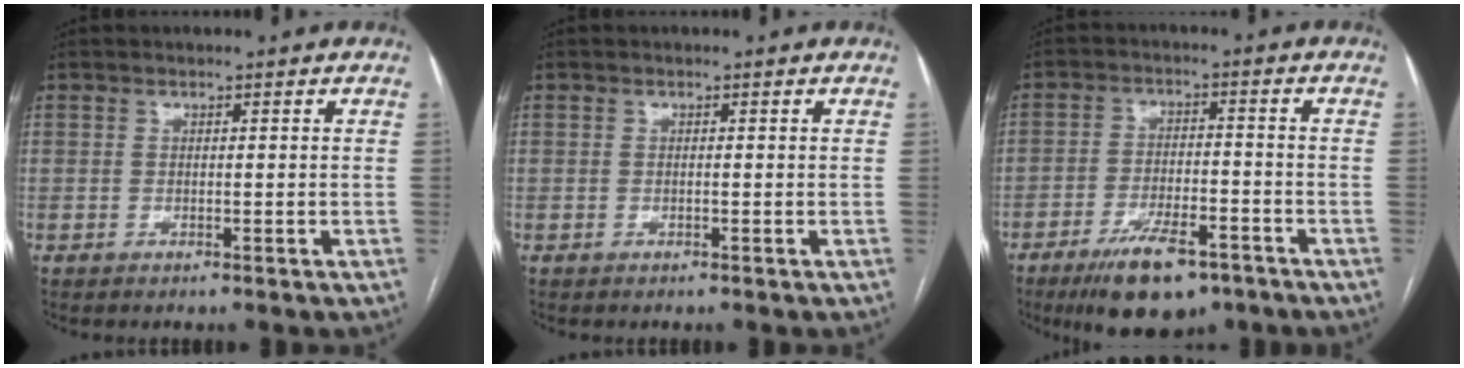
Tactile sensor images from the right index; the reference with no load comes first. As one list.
[{"total": 0.0}, {"total": 10.8, "force": [-7.3, 3.6, 7.1], "torque": [-0.123, -0.008, -0.117]}]